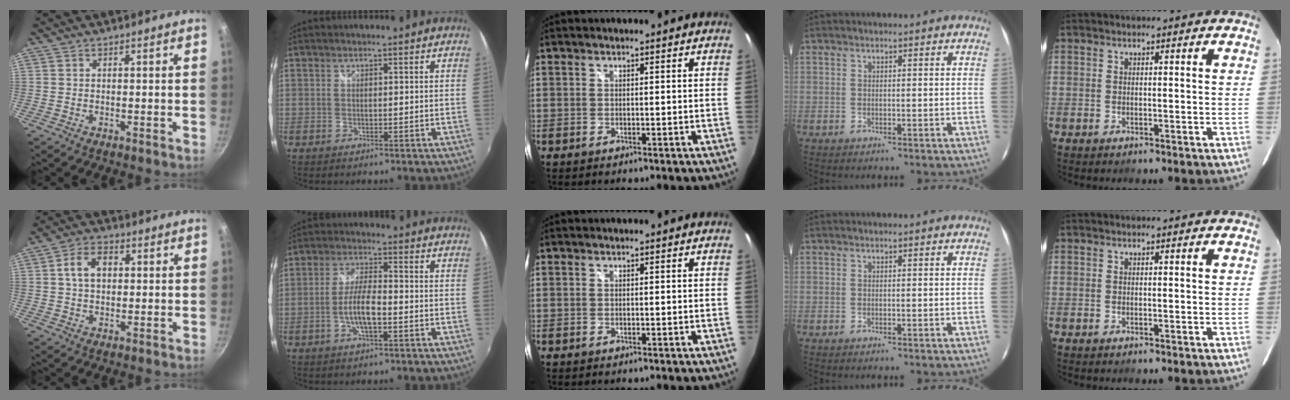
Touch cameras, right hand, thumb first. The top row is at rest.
{"thumb": {"total": 6.9, "force": [1.2, 4.8, 4.8], "torque": [-0.067, 0.012, 0.014]}, "index": {"total": 6.8, "force": [-2.2, 1.8, 6.2], "torque": [-0.123, 0.002, -0.043]}}